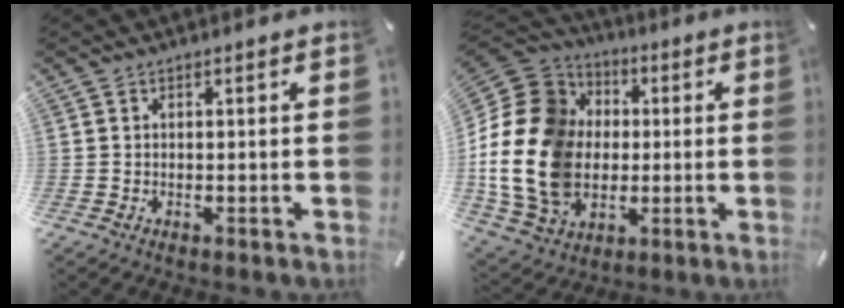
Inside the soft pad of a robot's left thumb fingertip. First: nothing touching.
{"total": 22.7, "force": [-1.7, 18.3, 13.3], "torque": [-0.286, 0.015, -0.025]}